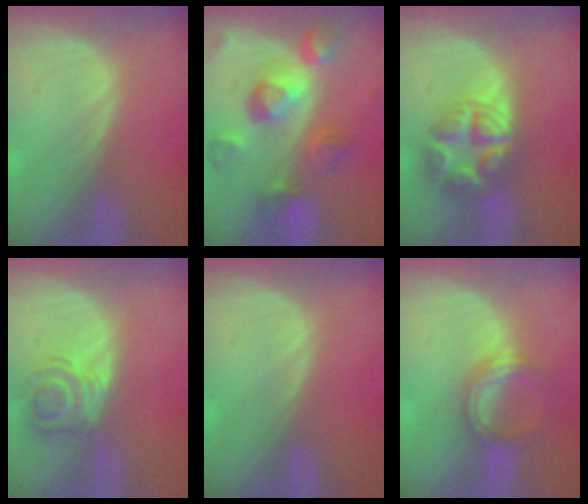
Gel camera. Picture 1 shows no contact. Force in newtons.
{"total": 10.4, "press": 9.3, "slide": 4.6}
{"total": 8.6, "press": 8.5, "slide": 0.7}
{"total": 5.5, "press": 5.3, "slide": 1.4}
{"total": 0.0}
{"total": 5.2, "press": 5.0, "slide": 1.5}